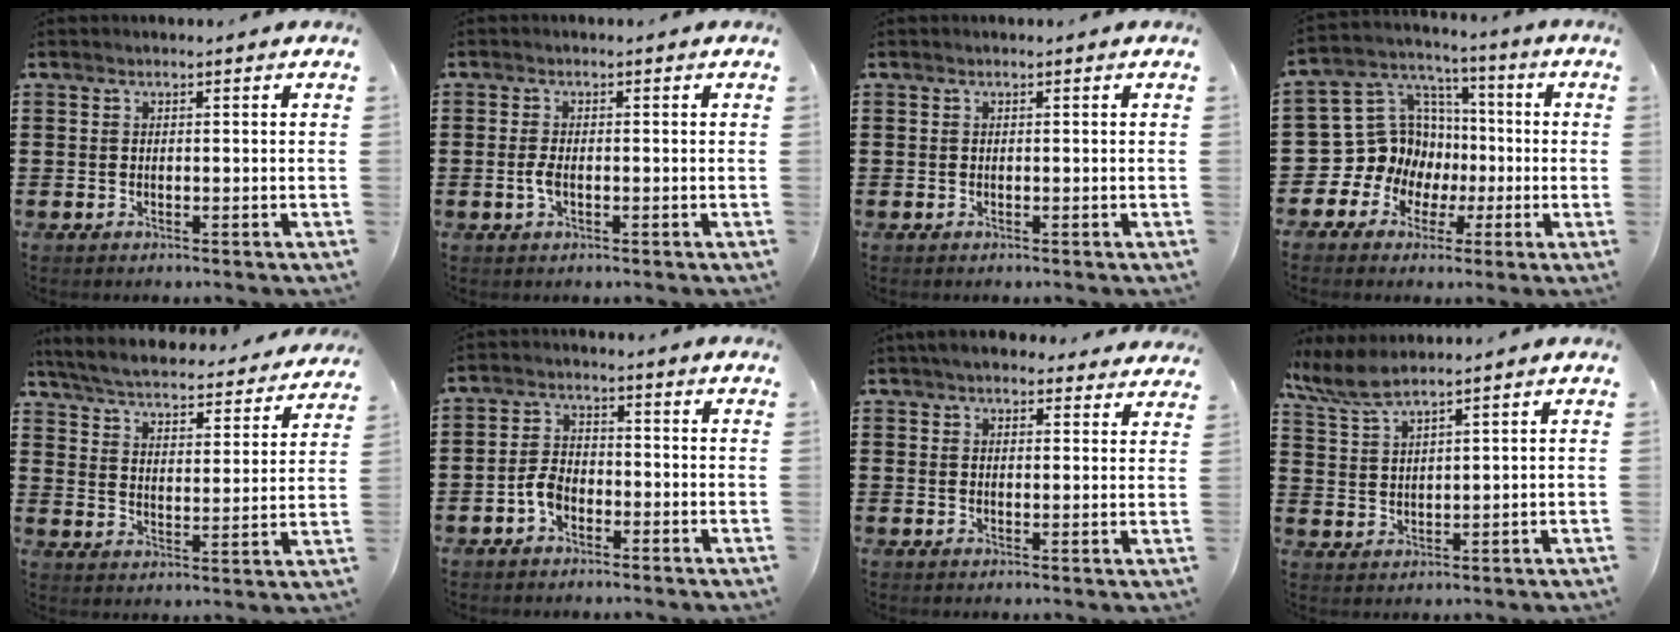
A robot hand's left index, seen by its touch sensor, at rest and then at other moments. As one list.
[{"total": 2.3, "force": [-0.6, 0.9, 2.0], "torque": [-0.053, -0.004, -0.015]}, {"total": 0.0}, {"total": 11.7, "force": [-0.9, 11.3, 2.8], "torque": [-0.102, -0.010, -0.006]}, {"total": 4.1, "force": [4.0, -0.2, 1.0], "torque": [-0.043, -0.035, 0.059]}, {"total": 3.8, "force": [-1.9, 2.3, 2.4], "torque": [-0.065, -0.001, -0.043]}, {"total": 4.1, "force": [3.8, 1.3, 1.1], "torque": [-0.025, -0.008, 0.070]}, {"total": 4.9, "force": [4.2, 0.5, 2.6], "torque": [-0.063, -0.008, 0.076]}]